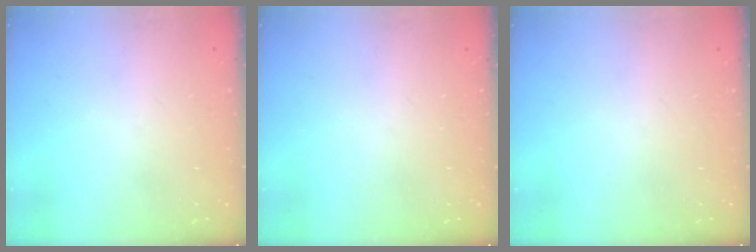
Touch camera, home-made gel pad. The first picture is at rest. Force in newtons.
{"total": 0.0}
{"total": 0.0}